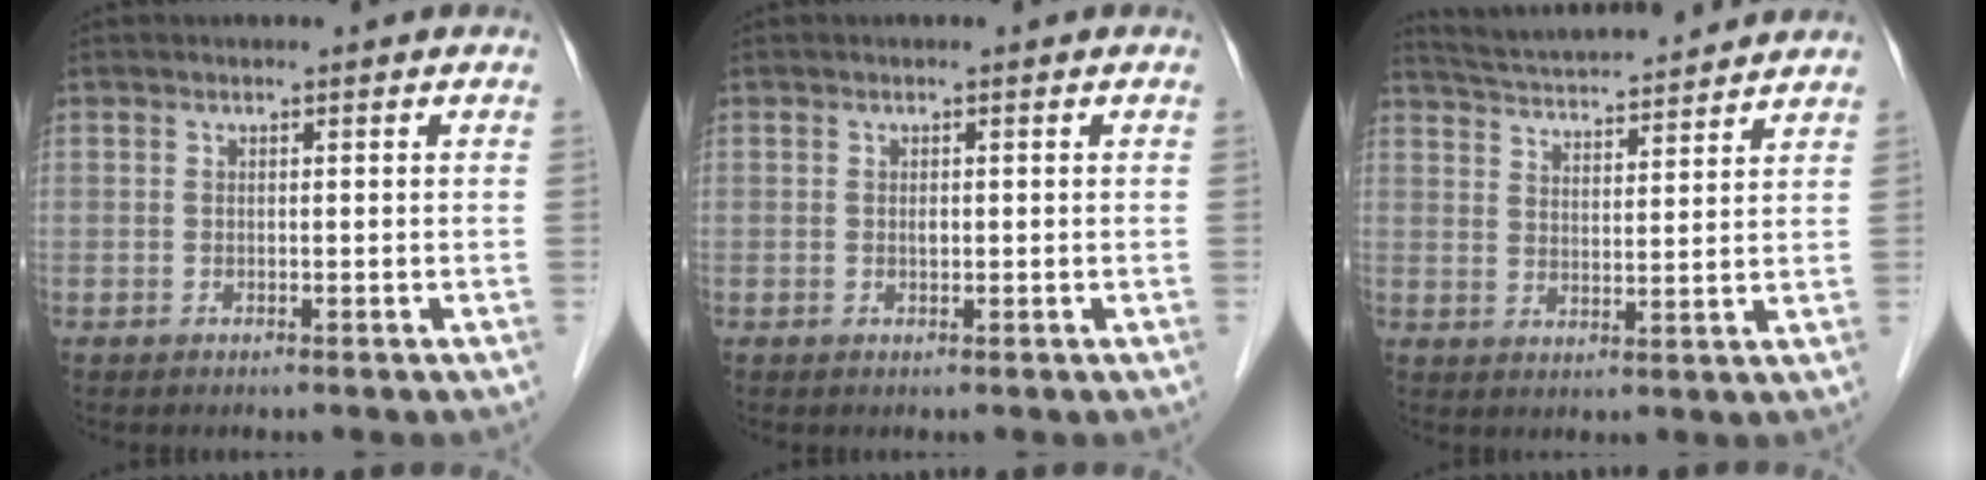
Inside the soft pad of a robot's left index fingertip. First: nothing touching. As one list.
[{"total": 0.6, "force": [0.1, 0.3, 0.5], "torque": [-0.011, 0.000, 0.001]}, {"total": 13.7, "force": [12.9, 0.9, 4.5], "torque": [-0.087, 0.022, 0.196]}]